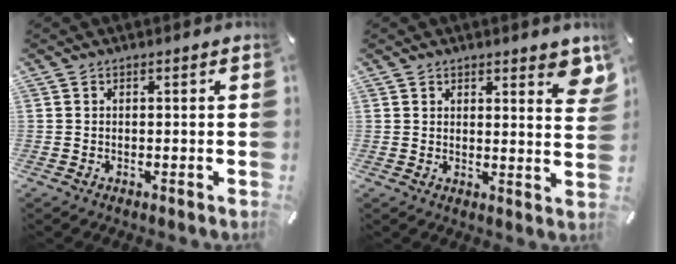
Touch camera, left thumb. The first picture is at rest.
{"total": 4.7, "force": [3.5, 1.9, 2.6], "torque": [-0.020, -0.022, 0.055]}